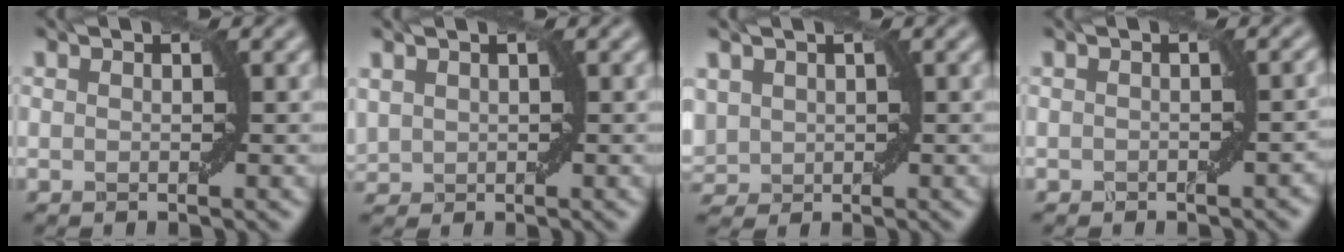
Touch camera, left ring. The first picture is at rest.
{"total": 1.3, "force": [0.6, 1.0, 0.6], "torque": [-0.016, 0.004, 0.017]}
{"total": 2.7, "force": [0.5, 2.3, 1.4], "torque": [-0.034, 0.002, 0.012]}
{"total": 1.2, "force": [-0.9, 0.6, 0.4], "torque": [-0.002, -0.005, -0.015]}